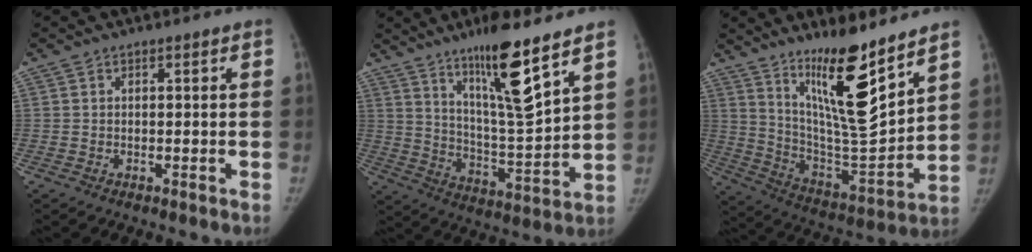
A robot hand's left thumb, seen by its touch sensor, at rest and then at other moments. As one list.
[{"total": 15.7, "force": [10.1, 1.7, 11.9], "torque": [-0.193, -0.073, 0.182]}, {"total": 18.4, "force": [12.3, 3.0, 13.4], "torque": [-0.193, -0.094, 0.223]}]